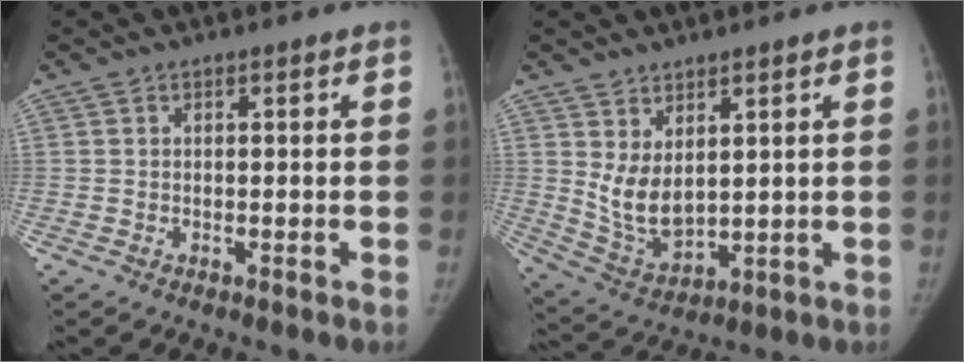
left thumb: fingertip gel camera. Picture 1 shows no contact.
{"total": 8.1, "force": [2.7, 4.5, 6.2], "torque": [-0.102, -0.032, 0.074]}